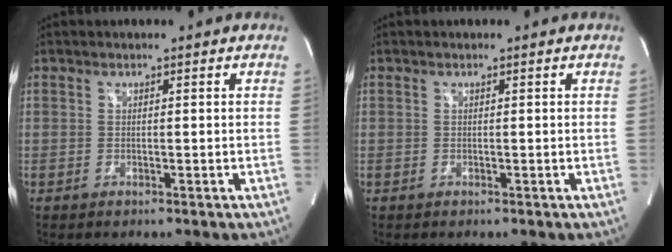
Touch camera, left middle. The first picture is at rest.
{"total": 0.0}